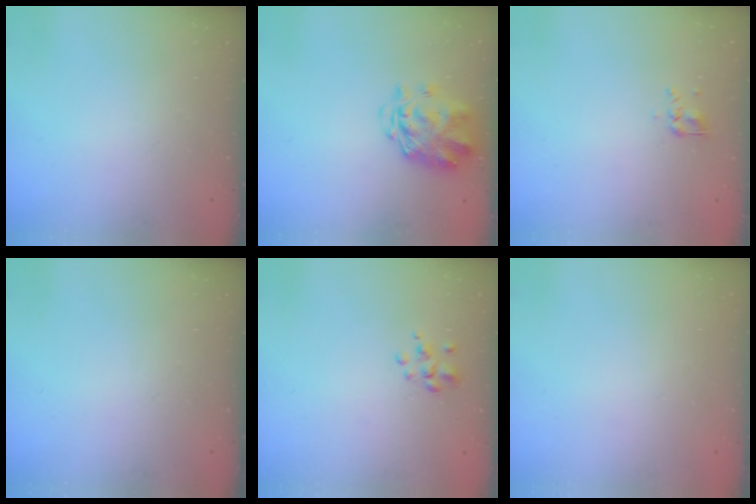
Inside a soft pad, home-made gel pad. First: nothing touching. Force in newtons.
{"total": 3.8, "press": 3.4, "slide": 1.8}
{"total": 3.1, "press": 2.9, "slide": 1.1}
{"total": 0.0}
{"total": 2.7, "press": 2.5, "slide": 0.9}
{"total": 1.8, "press": 1.8, "slide": 0.2}